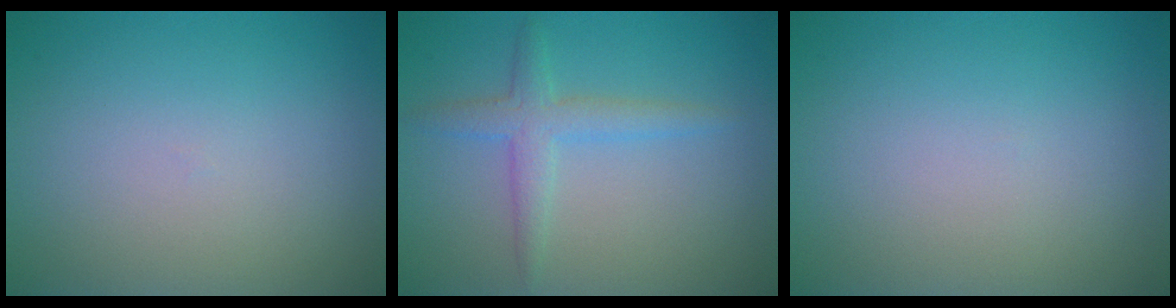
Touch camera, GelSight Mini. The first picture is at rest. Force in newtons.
{"total": 2.6, "press": 2.6, "slide": 0.1}
{"total": 0.0}